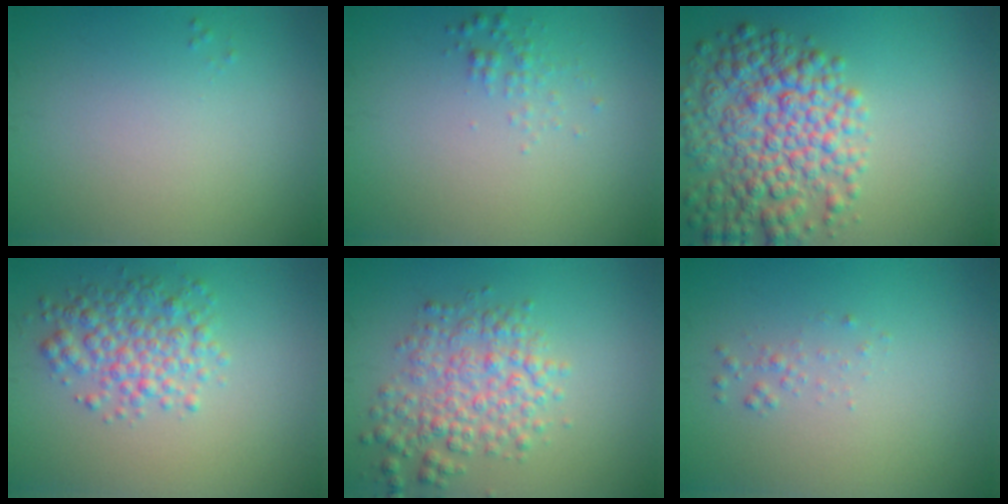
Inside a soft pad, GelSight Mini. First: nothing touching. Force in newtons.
{"total": 1.1, "press": 1.1, "slide": 0.0}
{"total": 8.0, "press": 8.0, "slide": 0.3}
{"total": 3.8, "press": 3.8, "slide": 0.1}
{"total": 4.5, "press": 4.5, "slide": 0.1}
{"total": 0.8, "press": 0.8, "slide": 0.1}